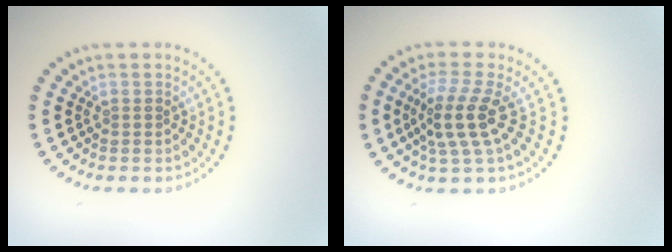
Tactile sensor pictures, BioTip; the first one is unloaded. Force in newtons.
{"total": 3.8, "press": 3.1, "slide": 2.2}